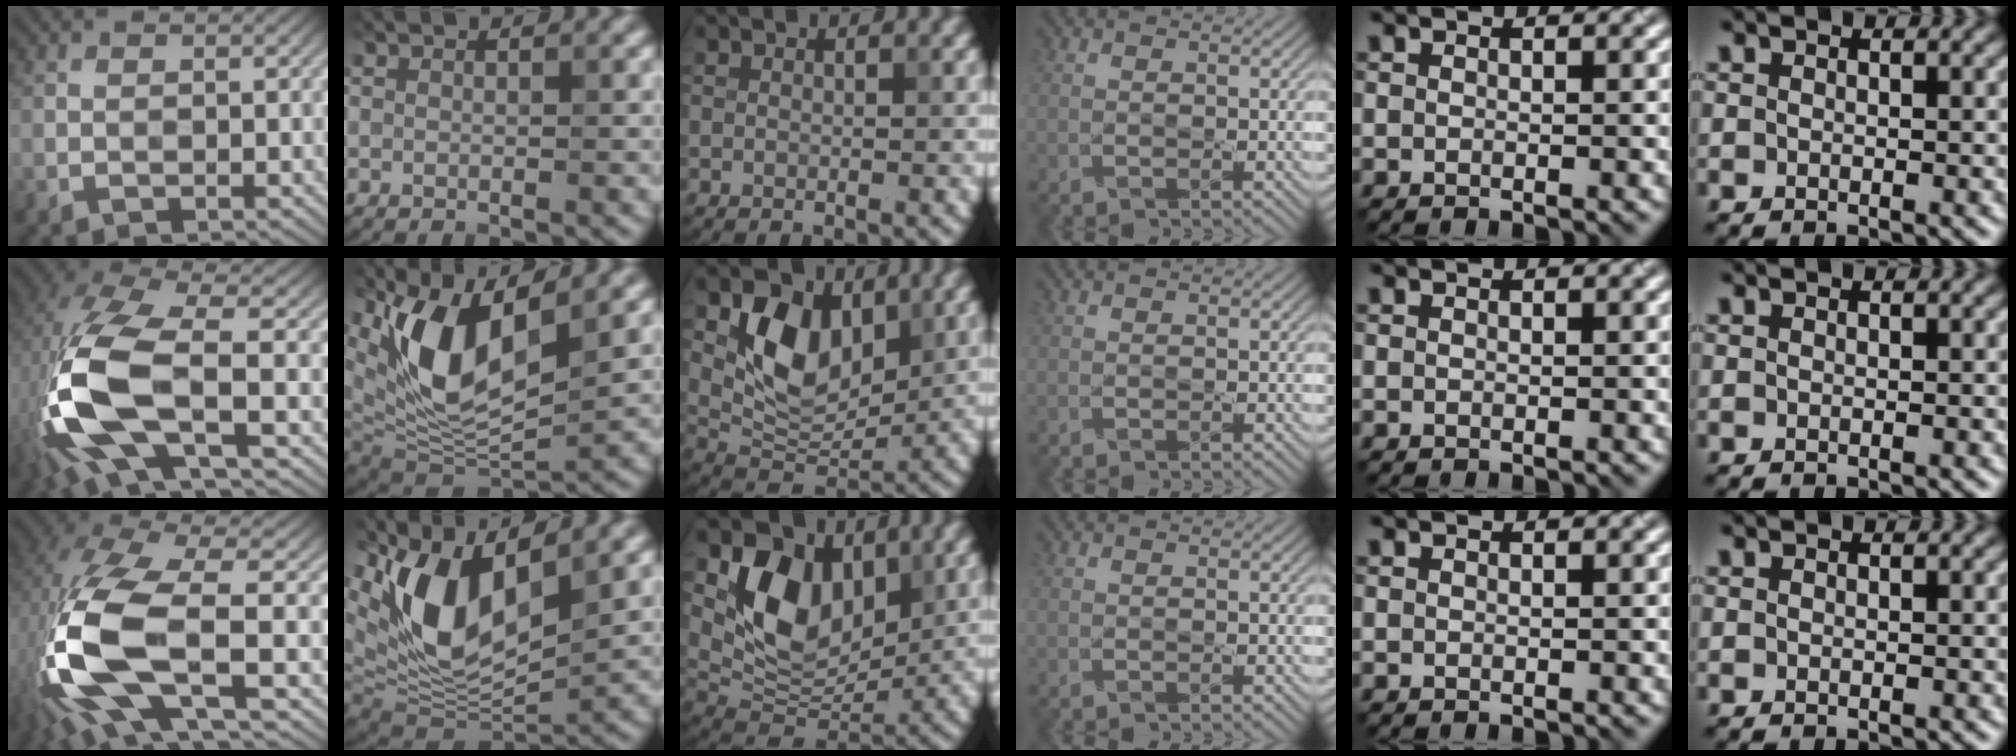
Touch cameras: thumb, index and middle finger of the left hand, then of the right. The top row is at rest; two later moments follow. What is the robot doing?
{"motion": "lift_and_place", "object": "knife"}